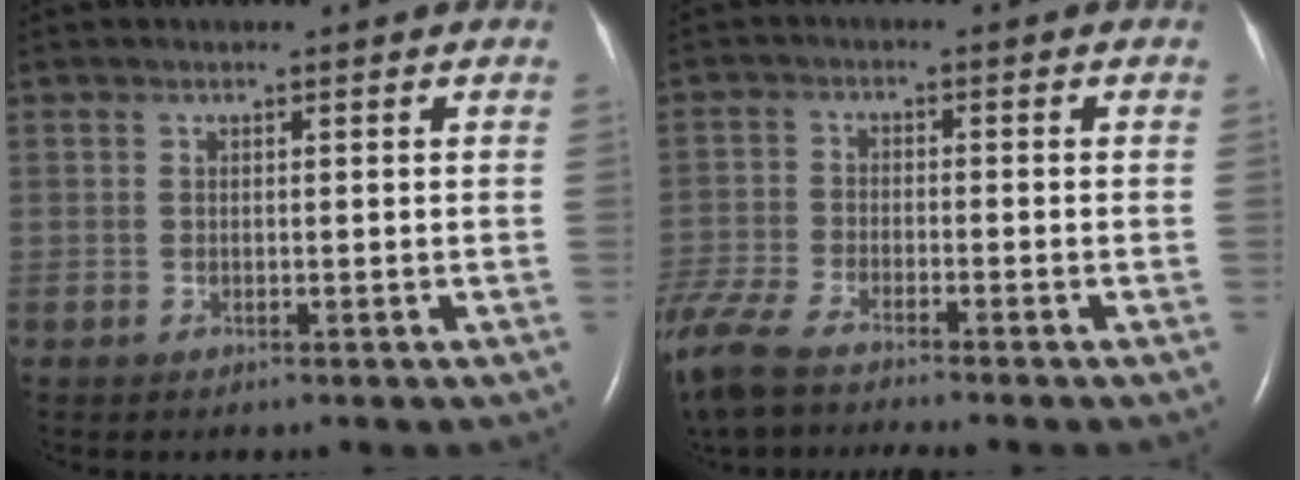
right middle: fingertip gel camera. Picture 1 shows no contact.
{"total": 10.8, "force": [-9.1, 1.7, 5.6], "torque": [-0.123, -0.027, -0.168]}